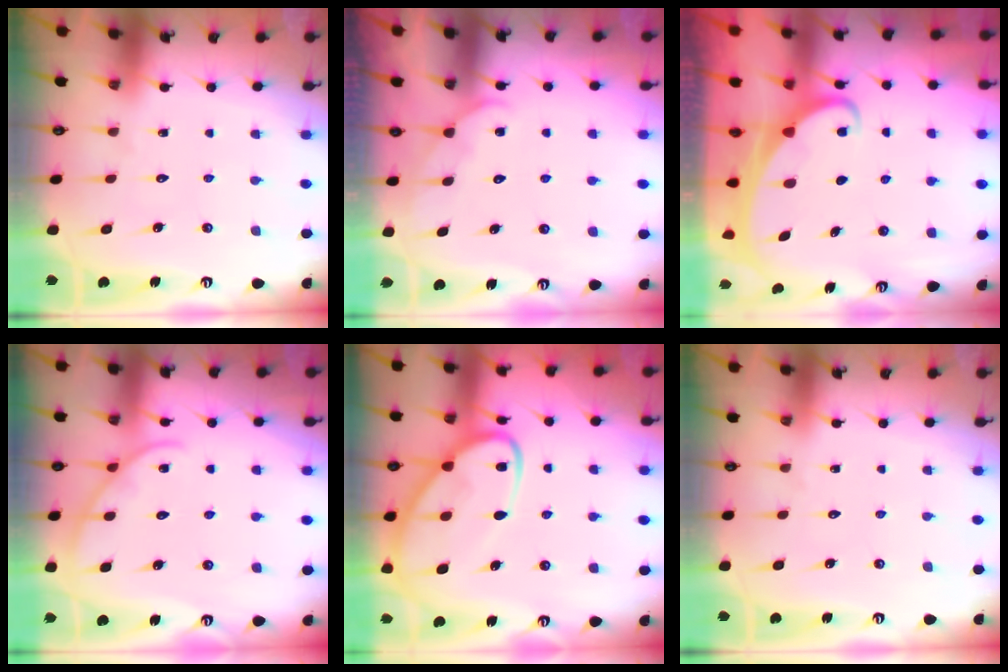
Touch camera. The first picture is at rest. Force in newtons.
{"total": 5.1, "press": 5.0, "slide": 0.4}
{"total": 2.0, "press": 2.0, "slide": 0.2}
{"total": 3.4, "press": 3.4, "slide": 0.3}
{"total": 12.8, "press": 12.7, "slide": 1.1}
{"total": 0.0}